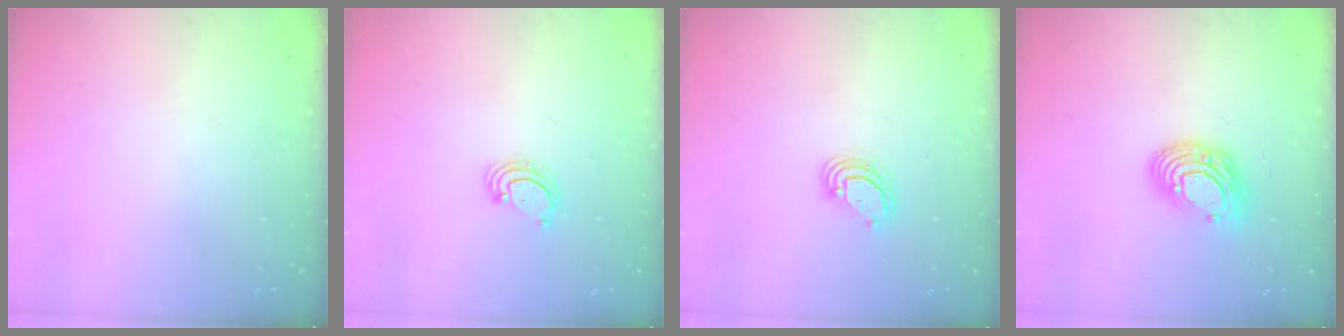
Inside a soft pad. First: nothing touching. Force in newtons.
{"total": 2.4, "press": 2.4, "slide": 0.2}
{"total": 3.6, "press": 3.6, "slide": 0.3}
{"total": 11.0, "press": 10.9, "slide": 1.1}